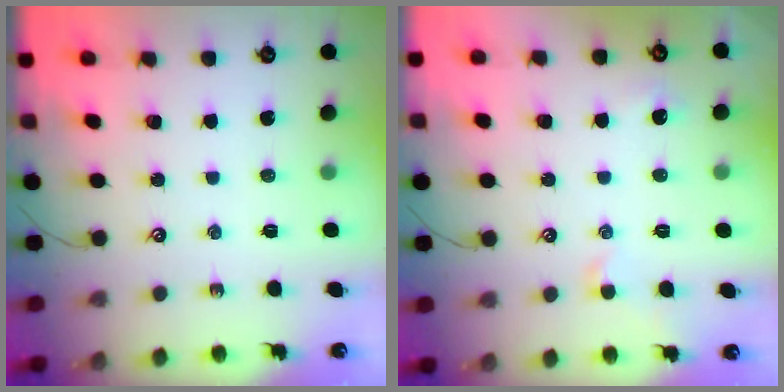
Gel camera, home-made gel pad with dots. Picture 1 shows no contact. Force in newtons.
{"total": 1.1, "press": 1.0, "slide": 0.5}